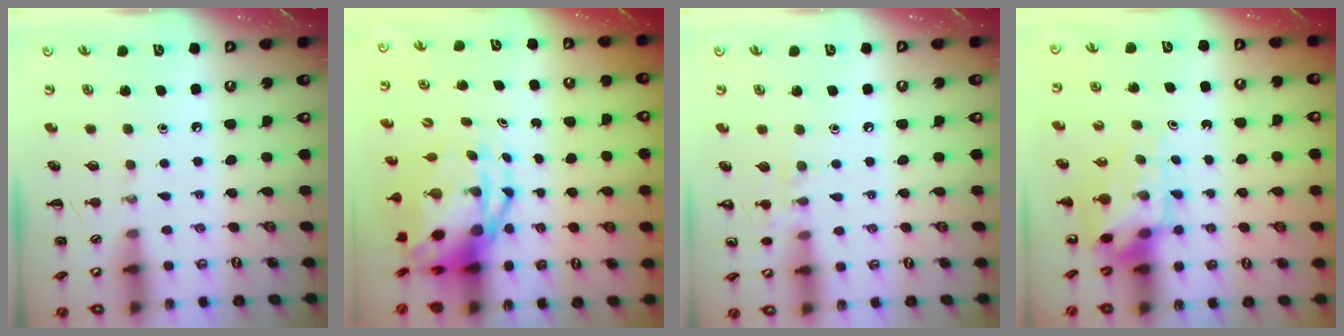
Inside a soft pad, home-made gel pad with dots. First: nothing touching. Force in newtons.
{"total": 8.1, "press": 7.8, "slide": 2.1}
{"total": 6.4, "press": 6.1, "slide": 1.8}
{"total": 6.0, "press": 5.9, "slide": 1.3}